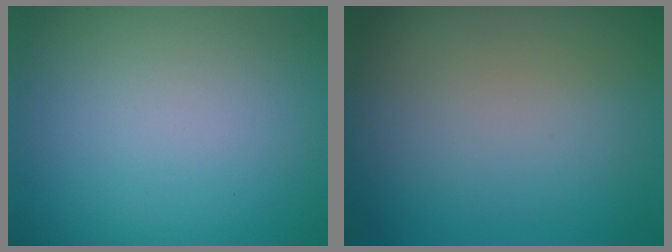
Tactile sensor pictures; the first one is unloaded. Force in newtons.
{"total": 0.0}